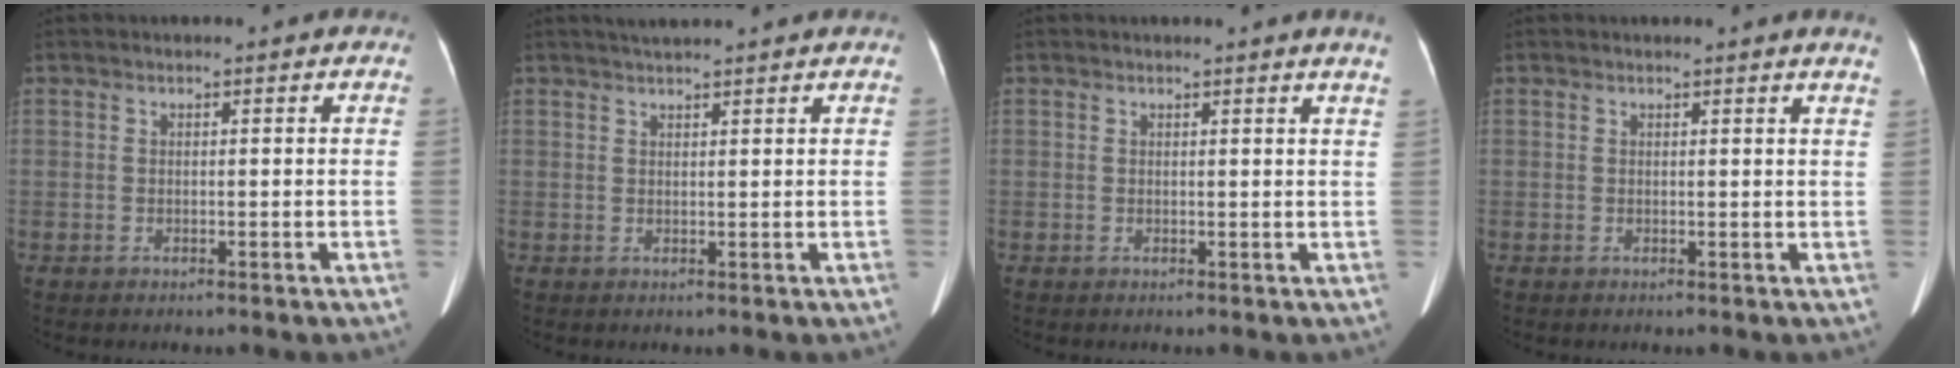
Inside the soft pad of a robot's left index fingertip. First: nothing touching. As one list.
[{"total": 3.5, "force": [3.1, -0.5, 1.5], "torque": [-0.018, 0.023, 0.049]}, {"total": 2.6, "force": [2.3, -0.6, 1.1], "torque": [-0.015, -0.008, 0.015]}, {"total": 2.8, "force": [2.6, -0.5, 1.0], "torque": [-0.014, -0.008, 0.016]}]